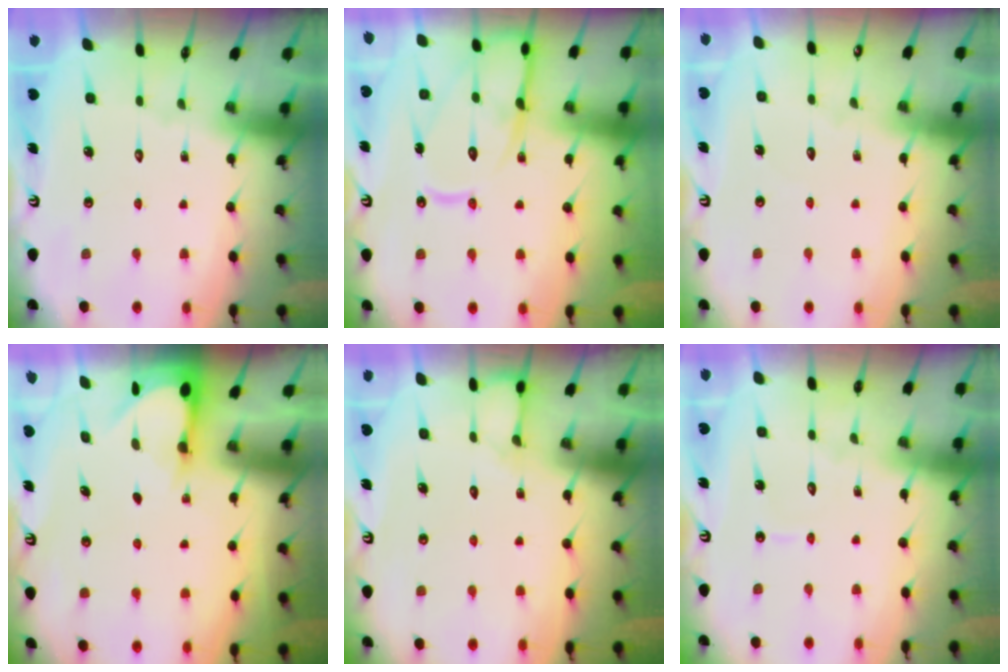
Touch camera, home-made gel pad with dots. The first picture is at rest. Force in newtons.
{"total": 15.1, "press": 15.1, "slide": 1.1}
{"total": 2.1, "press": 2.1, "slide": 0.1}
{"total": 3.3, "press": 3.2, "slide": 0.2}
{"total": 4.6, "press": 4.5, "slide": 0.5}
{"total": 2.6, "press": 2.6, "slide": 0.3}